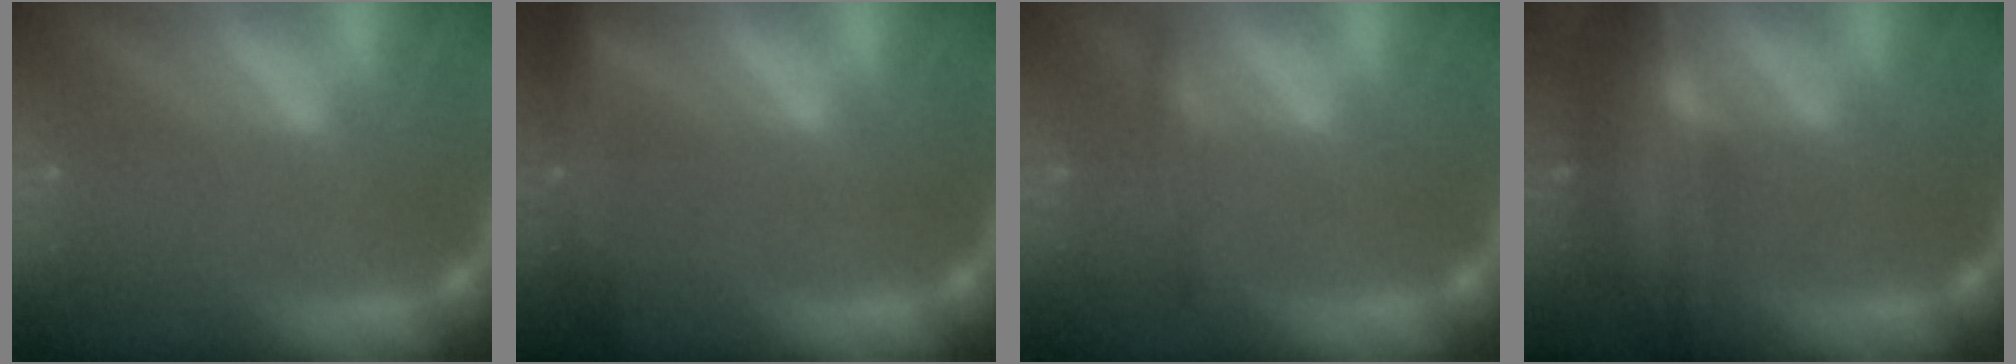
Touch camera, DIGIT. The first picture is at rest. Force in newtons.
{"total": 5.0}
{"total": 1.9}
{"total": 9.5}